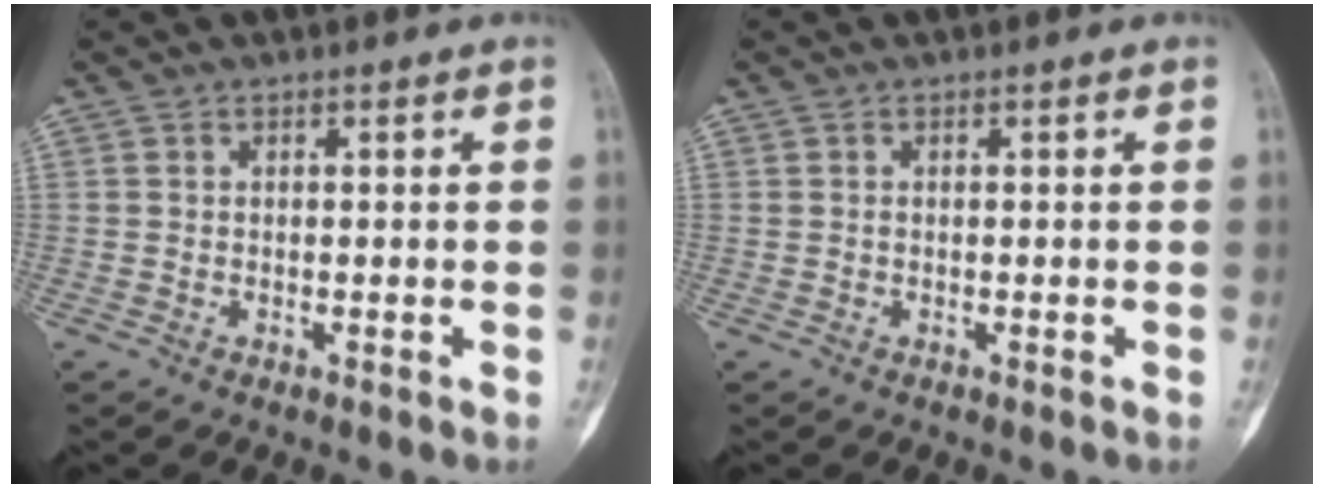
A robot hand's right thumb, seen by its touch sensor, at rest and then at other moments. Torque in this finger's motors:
{"motor_torque": [0.33, -0.02, 0.12, 0.00, 0.05]}